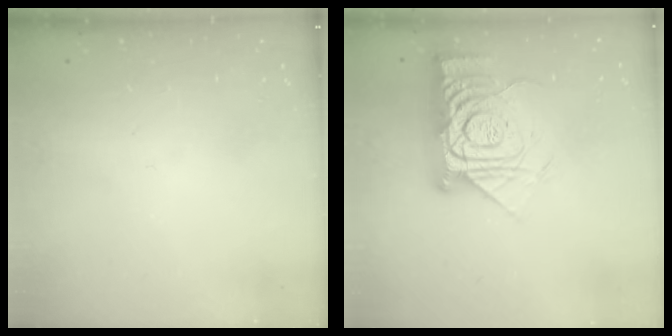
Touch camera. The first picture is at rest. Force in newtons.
{"total": 14.6, "press": 14.5, "slide": 1.5}